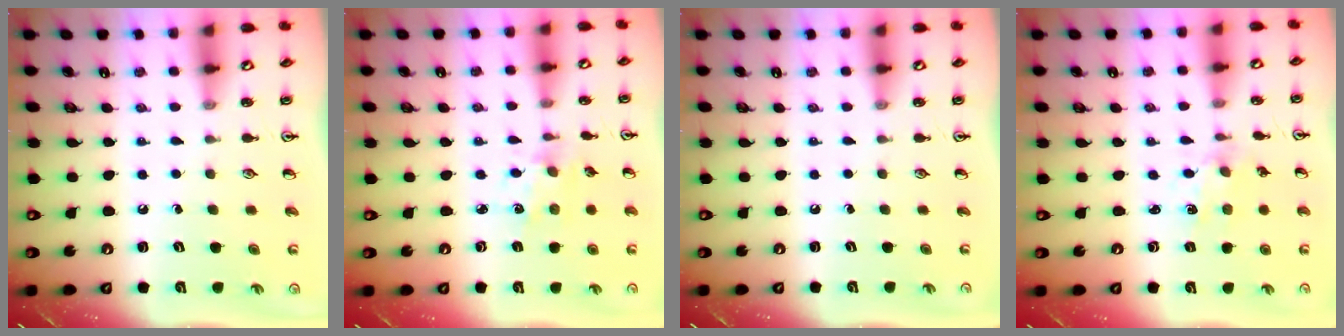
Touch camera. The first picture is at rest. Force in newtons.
{"total": 2.5, "press": 2.4, "slide": 0.7}
{"total": 0.0}
{"total": 1.7, "press": 1.7, "slide": 0.3}